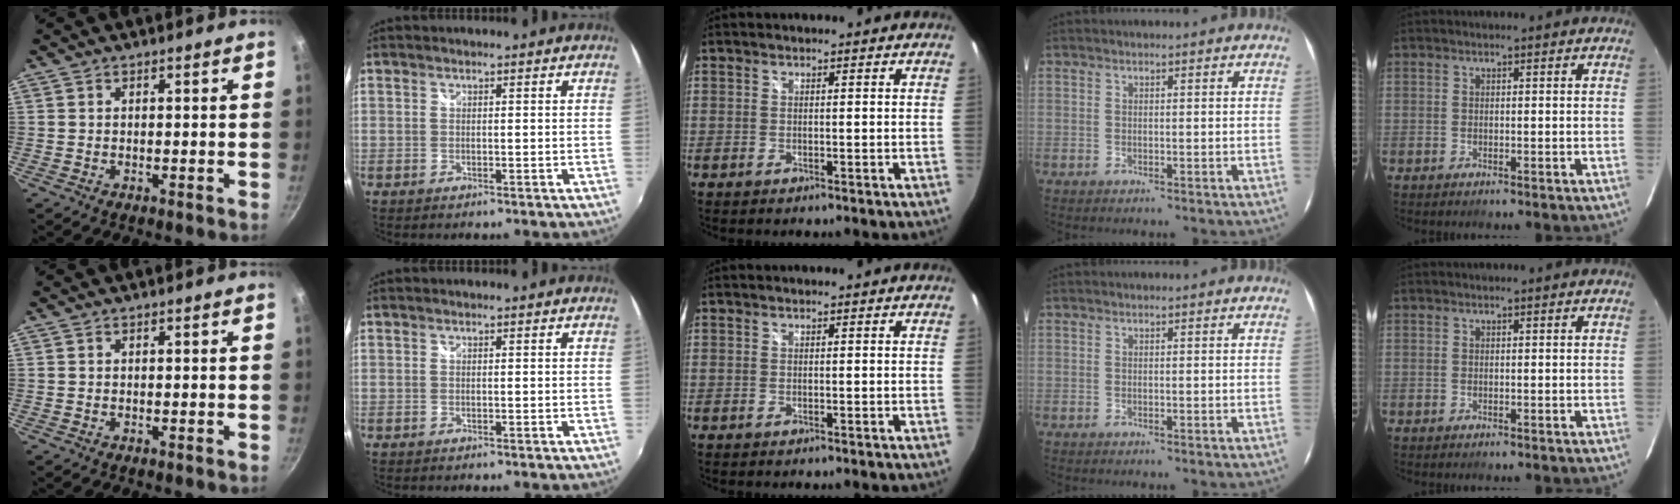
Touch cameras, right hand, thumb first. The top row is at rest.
{}